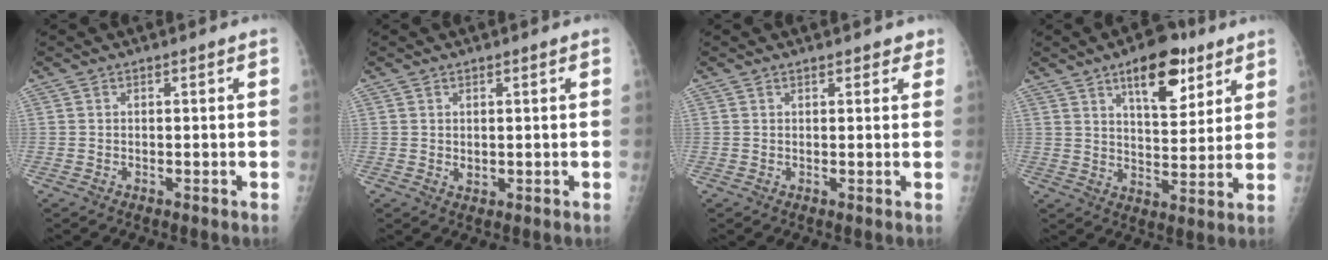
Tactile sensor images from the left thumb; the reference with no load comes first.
{"total": 1.2, "force": [0.4, 0.9, 0.7], "torque": [-0.008, -0.005, 0.010]}
{"total": 2.1, "force": [1.6, 1.1, 0.6], "torque": [0.016, -0.004, 0.014]}
{"total": 12.7, "force": [7.3, 5.8, 8.7], "torque": [-0.096, -0.036, 0.111]}